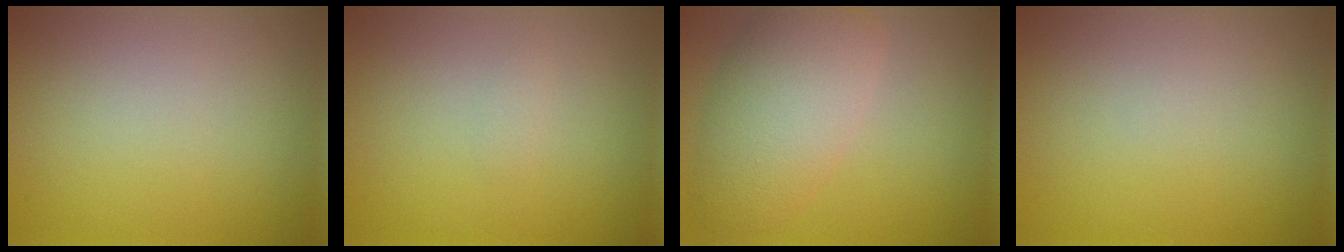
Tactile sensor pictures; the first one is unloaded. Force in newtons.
{"total": 0.6, "press": 0.6, "slide": 0.0}
{"total": 6.4, "press": 6.4, "slide": 0.3}
{"total": 0.0}